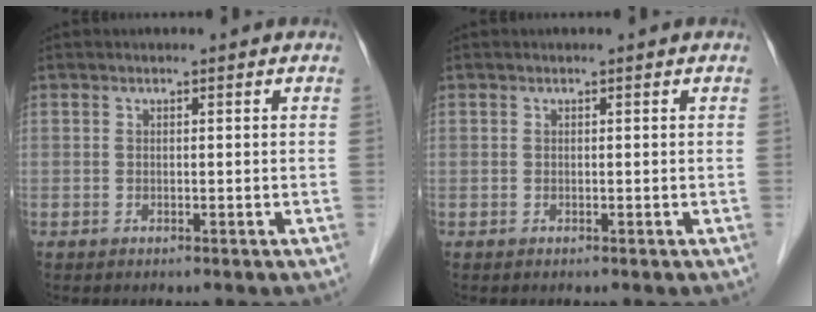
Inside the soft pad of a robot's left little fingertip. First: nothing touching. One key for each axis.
{"total": 0.0}